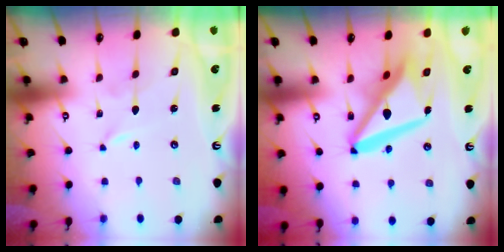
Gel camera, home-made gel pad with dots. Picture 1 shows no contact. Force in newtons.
{"total": 15.5, "press": 15.4, "slide": 1.9}